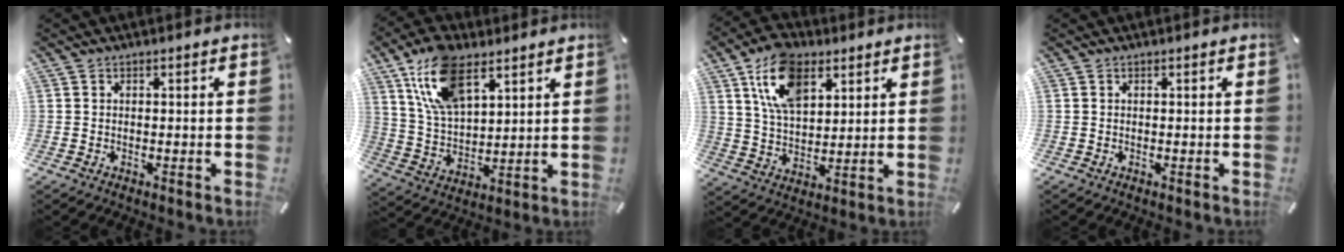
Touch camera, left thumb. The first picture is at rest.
{"total": 14.4, "force": [8.6, 7.2, 9.0], "torque": [-0.213, -0.024, 0.158]}
{"total": 13.9, "force": [7.1, 8.0, 8.9], "torque": [-0.187, -0.011, 0.130]}
{"total": 0.0}